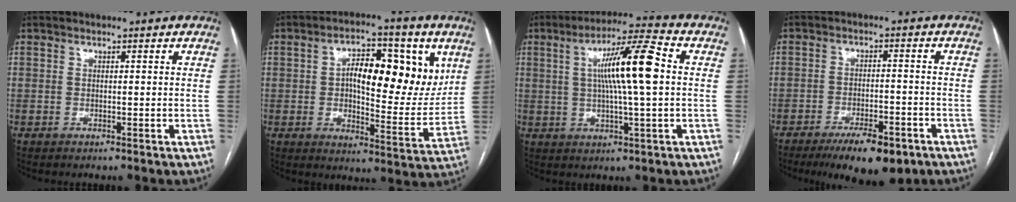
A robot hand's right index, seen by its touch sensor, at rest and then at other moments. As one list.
[{"total": 15.7, "force": [4.2, 6.0, 13.9], "torque": [-0.193, 0.019, 0.063]}, {"total": 12.0, "force": [1.6, 0.5, 11.9], "torque": [-0.206, 0.015, 0.024]}, {"total": 10.3, "force": [-6.9, 3.1, 6.9], "torque": [-0.102, -0.009, -0.107]}]